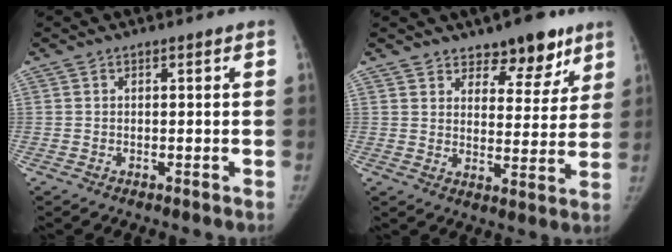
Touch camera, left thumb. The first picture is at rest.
{"total": 10.0, "force": [7.2, 5.2, 4.7], "torque": [-0.016, -0.043, 0.106]}